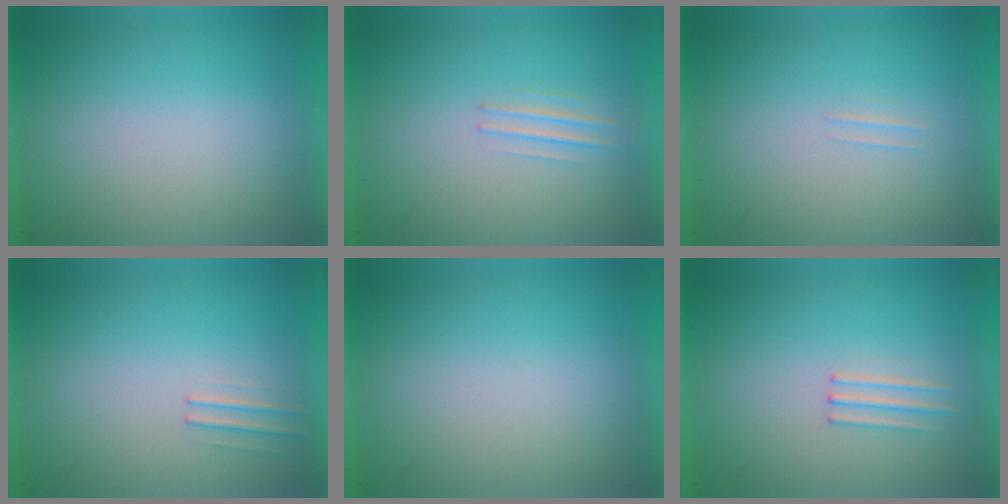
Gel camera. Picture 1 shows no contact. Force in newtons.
{"total": 1.3}
{"total": 1.1}
{"total": 1.0}
{"total": 0.0}
{"total": 1.2}